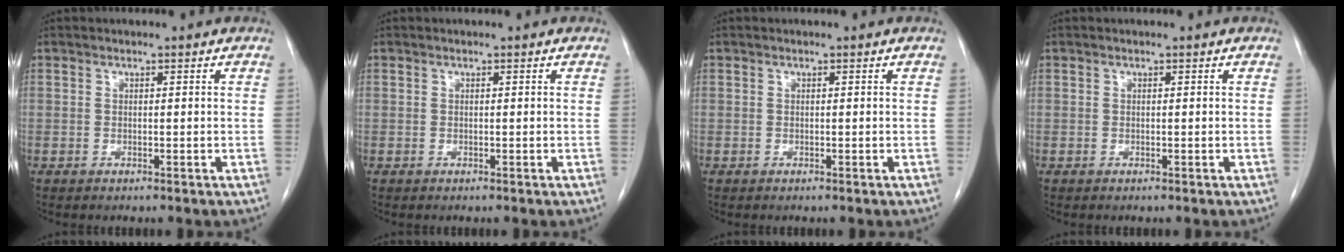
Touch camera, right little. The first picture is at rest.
{"total": 0.0}
{"total": 0.0}
{"total": 0.0}